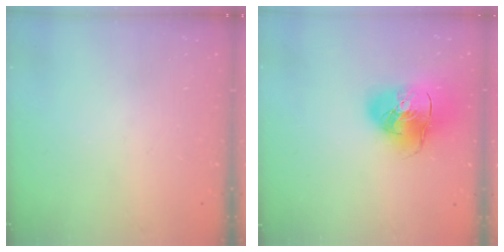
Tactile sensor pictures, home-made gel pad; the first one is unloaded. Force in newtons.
{"total": 17.1, "press": 16.8, "slide": 2.9}